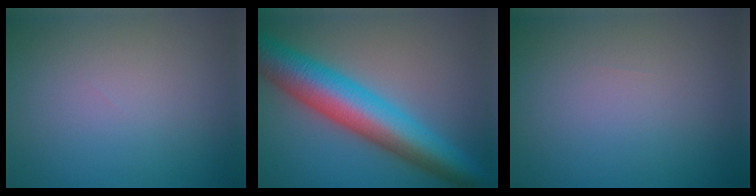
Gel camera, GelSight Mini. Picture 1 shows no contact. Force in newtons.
{"total": 10.1, "press": 10.1, "slide": 0.2}
{"total": 0.0}